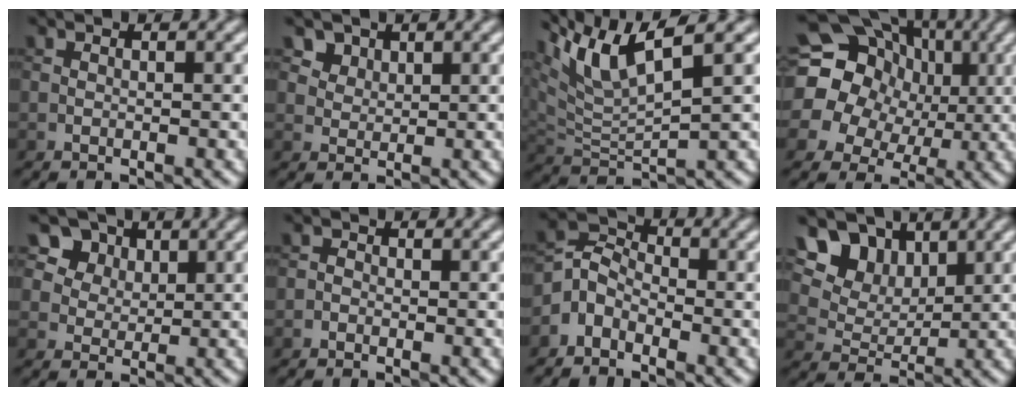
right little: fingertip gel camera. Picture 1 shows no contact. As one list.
[{"total": 4.7, "force": [3.2, 3.1, 1.5], "torque": [-0.045, 0.002, 0.060]}, {"total": 6.6, "force": [4.4, 1.1, 4.8], "torque": [-0.099, 0.012, 0.086]}, {"total": 19.0, "force": [3.7, 17.0, 7.6], "torque": [-0.157, 0.029, 0.023]}, {"total": 9.6, "force": [5.9, 6.6, 3.6], "torque": [-0.083, 0.015, 0.098]}, {"total": 0.6, "force": [-0.3, 0.5, 0.2], "torque": [0.002, 0.003, -0.011]}, {"total": 2.5, "force": [-1.7, 1.6, 0.9], "torque": [-0.020, 0.014, -0.045]}, {"total": 10.7, "force": [6.5, 7.2, 4.7], "torque": [-0.092, 0.007, 0.118]}]